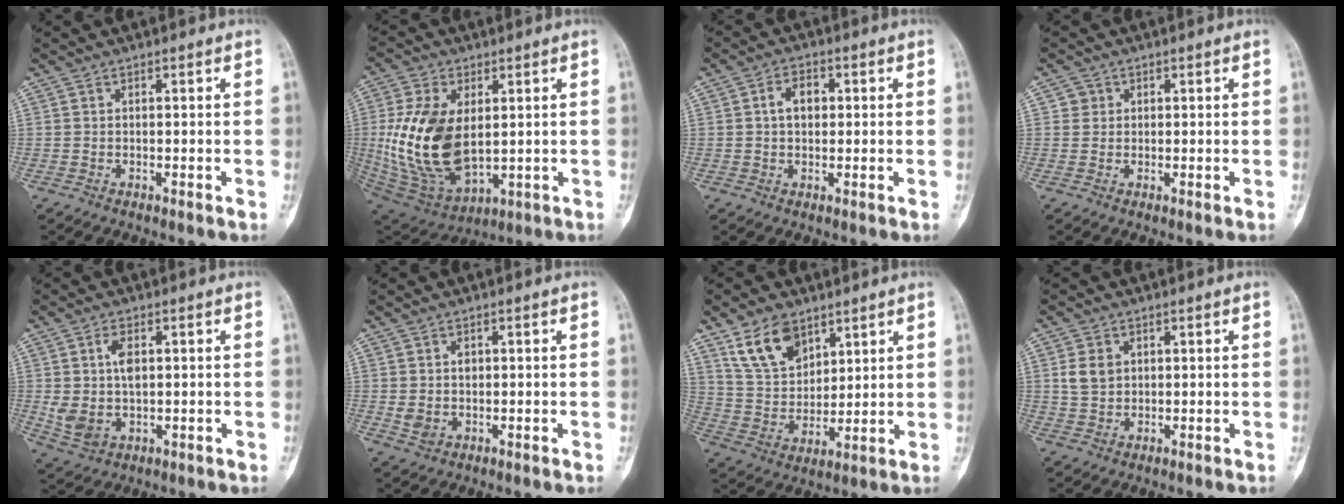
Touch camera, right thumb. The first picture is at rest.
{"total": 19.2, "force": [1.4, 11.4, 15.4], "torque": [-0.302, -0.017, 0.047]}
{"total": 4.6, "force": [0.7, 3.2, 3.2], "torque": [-0.043, 0.013, 0.008]}
{"total": 1.9, "force": [0.5, 1.8, 0.1], "torque": [0.011, 0.002, 0.004]}
{"total": 8.3, "force": [0.9, 5.0, 6.5], "torque": [-0.124, -0.001, 0.030]}
{"total": 3.9, "force": [0.3, 2.9, 2.6], "torque": [-0.036, -0.003, 0.012]}
{"total": 11.8, "force": [7.3, 7.2, 5.8], "torque": [-0.086, -0.033, 0.149]}
{"total": 4.2, "force": [1.1, 3.3, 2.3], "torque": [-0.033, 0.000, 0.026]}